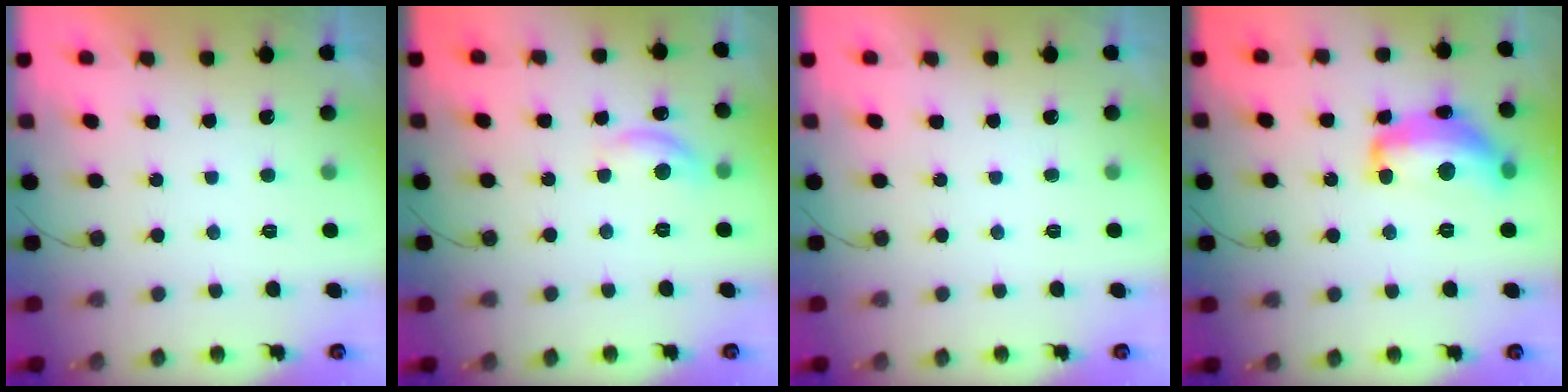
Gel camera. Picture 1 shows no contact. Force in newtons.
{"total": 9.1, "press": 9.1, "slide": 0.5}
{"total": 0.0}
{"total": 15.3, "press": 15.3, "slide": 0.8}